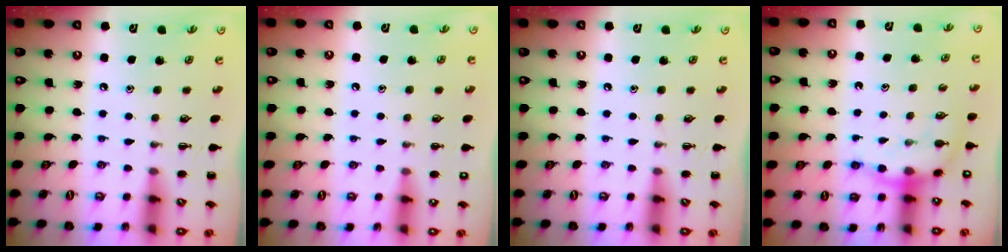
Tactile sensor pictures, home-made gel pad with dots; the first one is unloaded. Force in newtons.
{"total": 1.4, "press": 1.4, "slide": 0.1}
{"total": 0.0}
{"total": 7.5, "press": 7.5, "slide": 0.8}